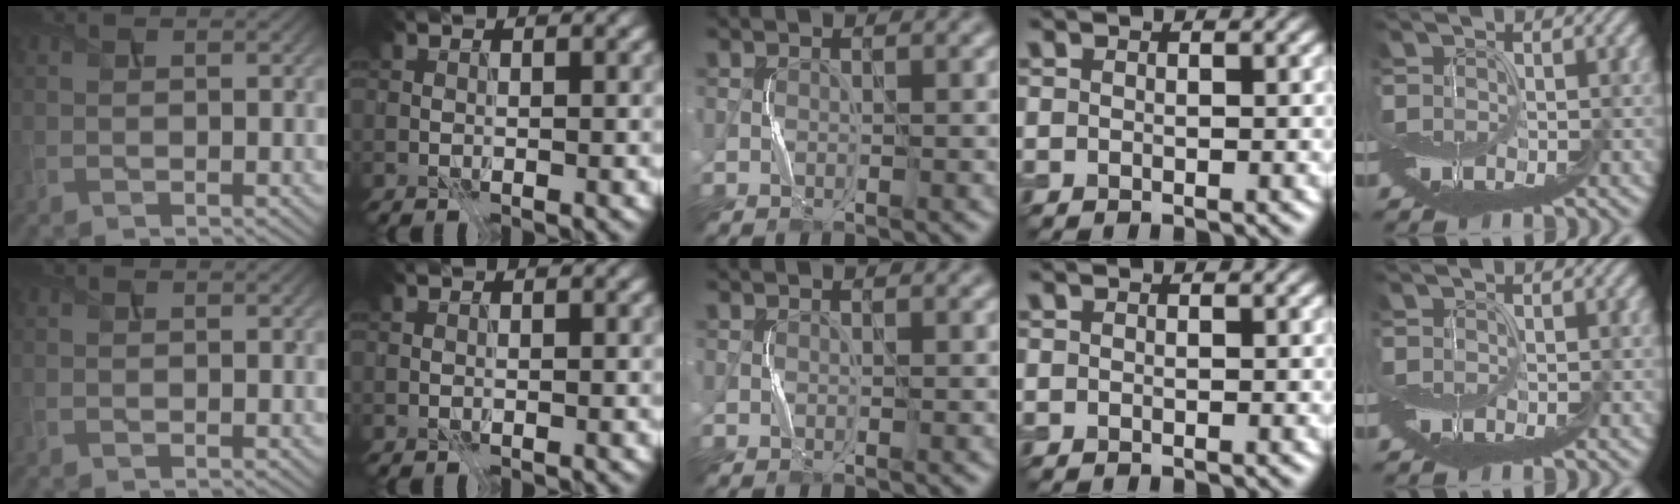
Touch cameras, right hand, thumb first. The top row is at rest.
{}